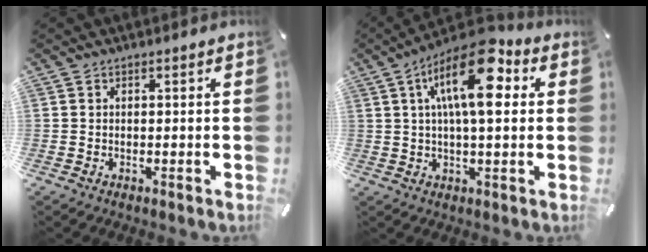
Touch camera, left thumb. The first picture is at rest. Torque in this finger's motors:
{"motor_torque": [0.42, 1.22, 2.11, -0.66, 0.56]}